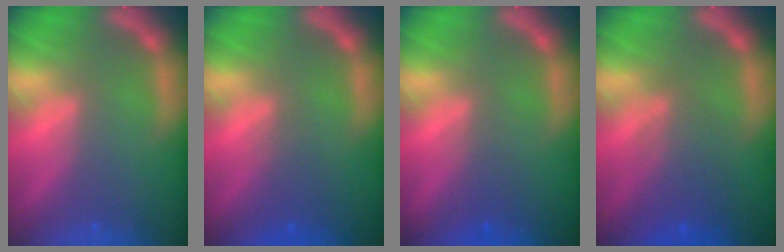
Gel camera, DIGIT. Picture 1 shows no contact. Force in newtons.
{"total": 1.9}
{"total": 1.5}
{"total": 4.1}